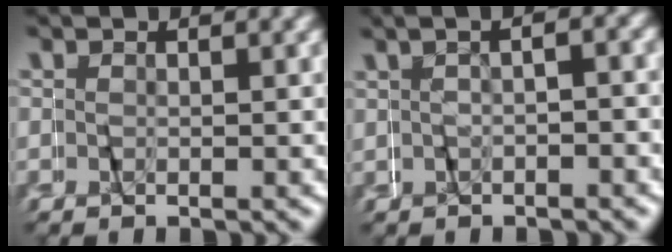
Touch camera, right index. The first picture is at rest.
{"total": 1.2, "force": [-0.3, 0.2, 1.1], "torque": [-0.012, 0.017, -0.011]}